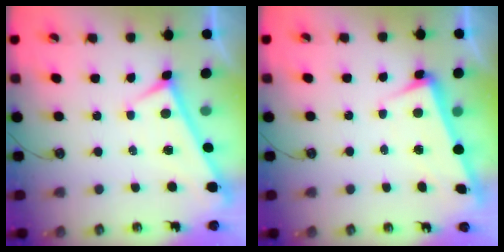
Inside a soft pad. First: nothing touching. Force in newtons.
{"total": 3.3, "press": 3.2, "slide": 1.0}